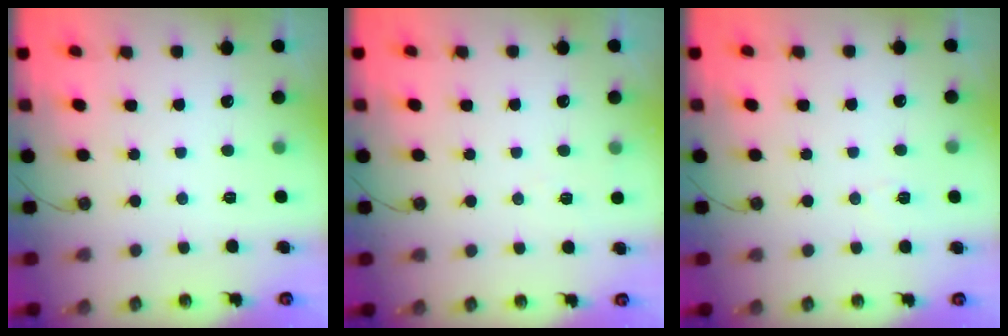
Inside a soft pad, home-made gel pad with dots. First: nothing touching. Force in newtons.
{"total": 5.1, "press": 4.5, "slide": 2.4}
{"total": 4.2, "press": 4.1, "slide": 1.1}